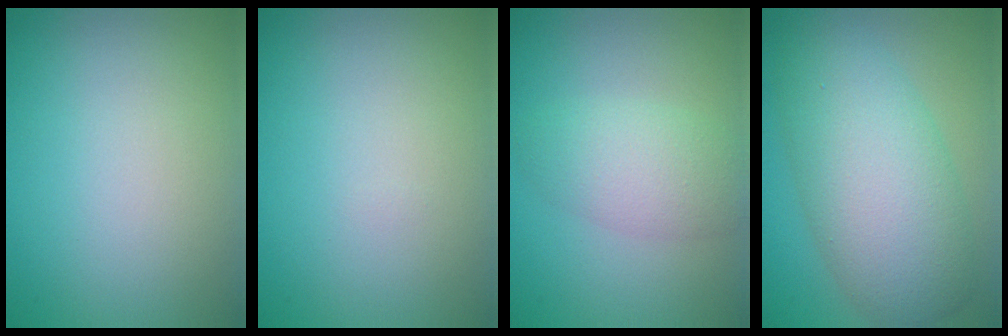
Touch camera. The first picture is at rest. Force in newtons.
{"total": 0.0}
{"total": 3.5, "press": 3.5, "slide": 0.1}
{"total": 8.5, "press": 8.5, "slide": 0.3}